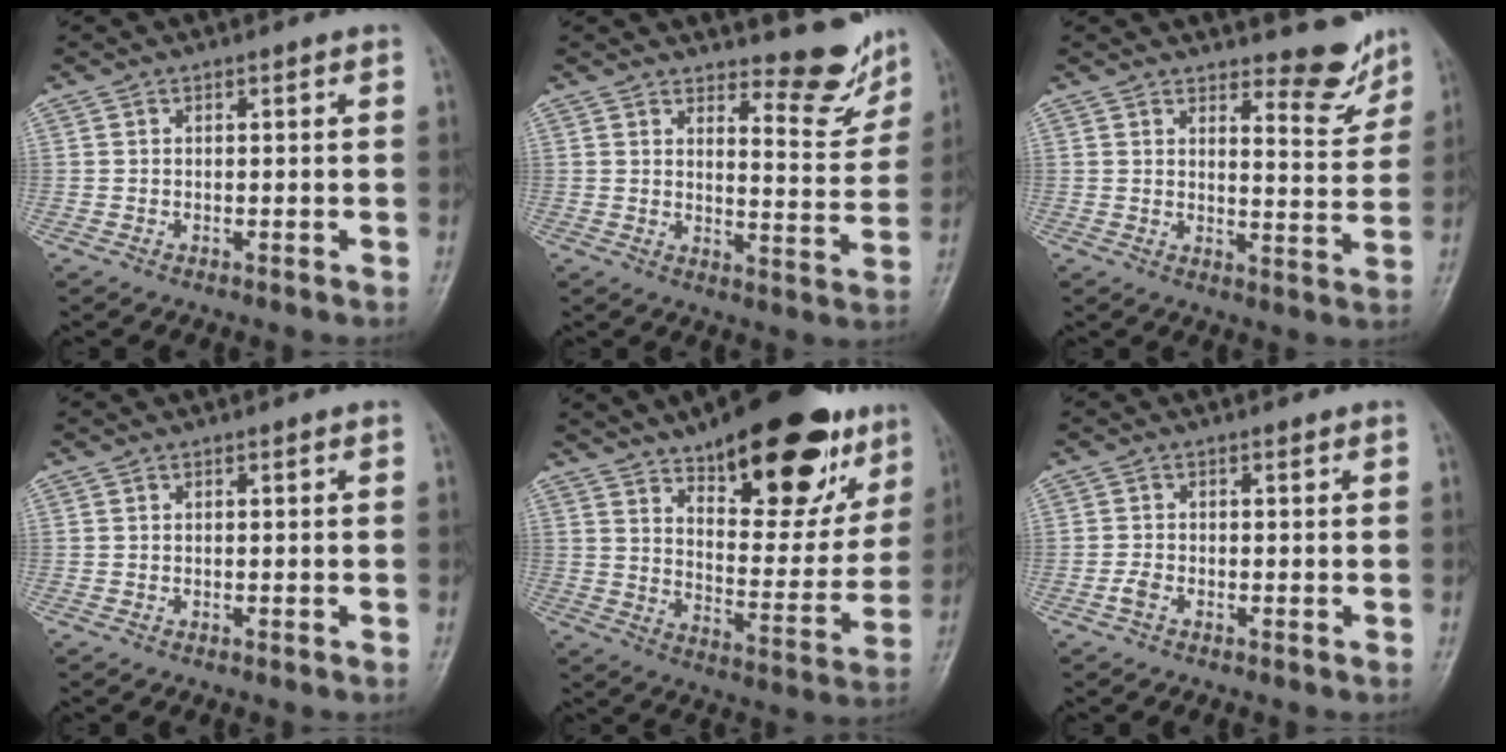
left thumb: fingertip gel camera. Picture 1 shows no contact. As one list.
[{"total": 8.7, "force": [7.6, 2.6, 3.5], "torque": [-0.018, -0.073, 0.102]}, {"total": 7.1, "force": [6.1, 2.2, 2.9], "torque": [-0.014, -0.058, 0.085]}, {"total": 0.0}, {"total": 26.3, "force": [16.2, 10.5, 17.9], "torque": [-0.204, -0.060, 0.237]}, {"total": 1.4, "force": [-0.5, 0.7, 1.1], "torque": [-0.024, 0.002, -0.012]}]